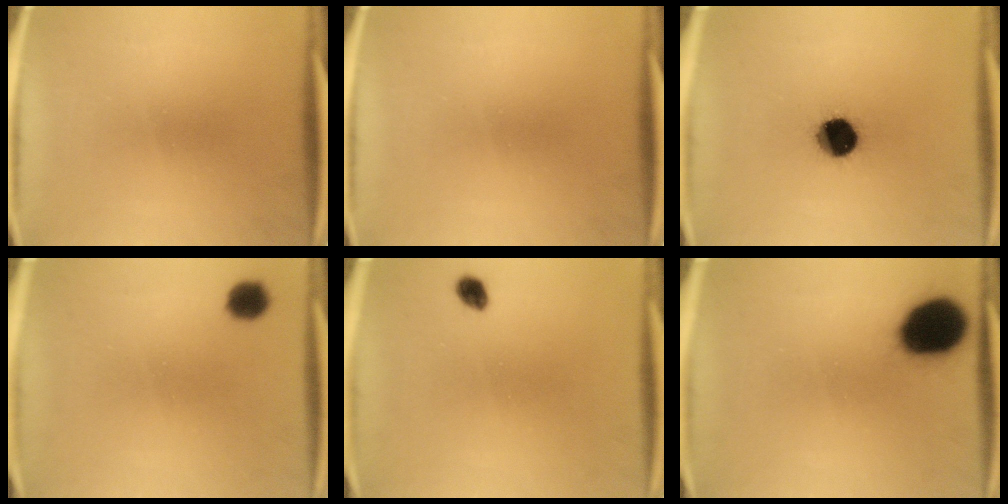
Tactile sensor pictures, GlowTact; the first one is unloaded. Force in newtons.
{"total": 0.0}
{"total": 10.8}
{"total": 4.0}
{"total": 1.9}
{"total": 16.9}